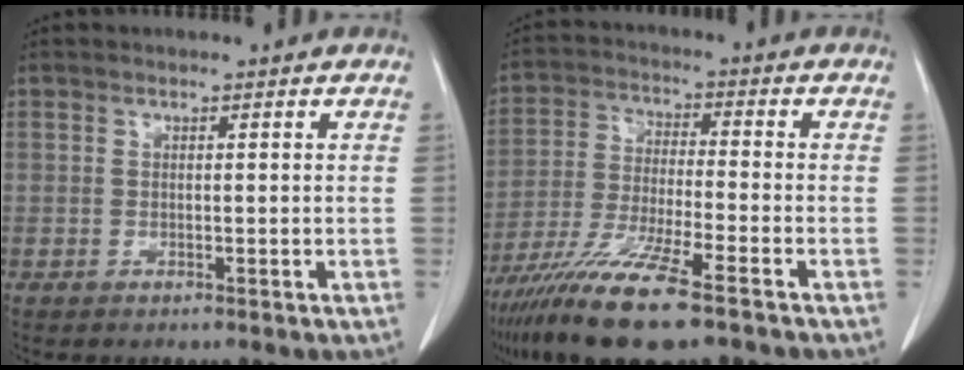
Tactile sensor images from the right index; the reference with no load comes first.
{"total": 13.8, "force": [-9.4, 1.0, 10.1], "torque": [-0.203, -0.040, -0.171]}